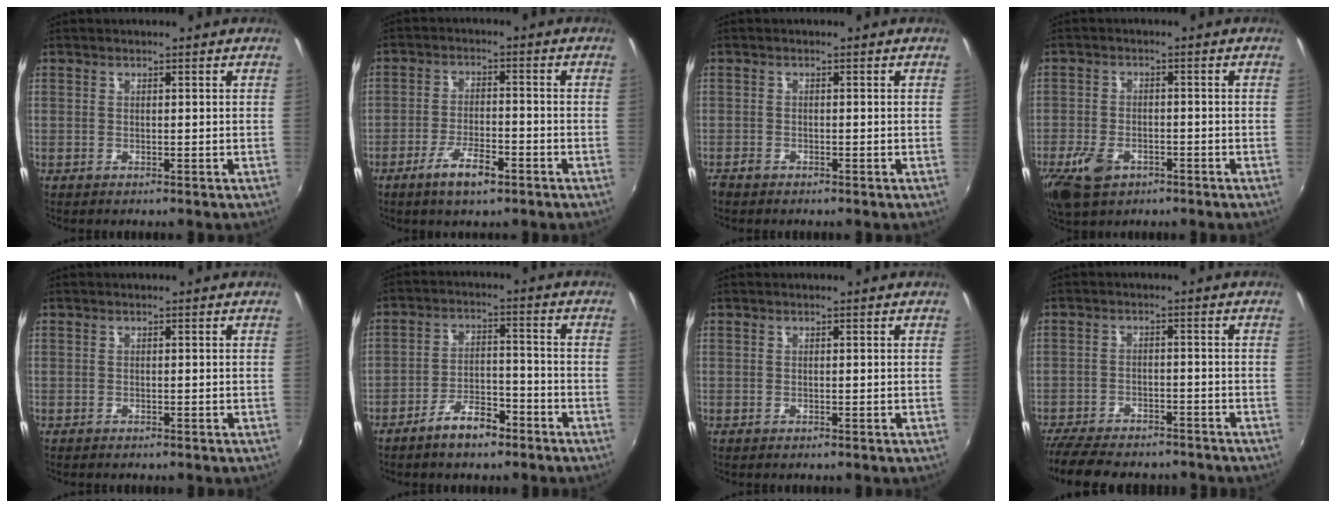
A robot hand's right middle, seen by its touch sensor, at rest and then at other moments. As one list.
[{"total": 6.7, "force": [-4.1, 2.0, 4.8], "torque": [-0.103, -0.005, -0.070]}, {"total": 1.5, "force": [-1.4, 0.6, 0.4], "torque": [-0.012, -0.005, -0.027]}, {"total": 8.0, "force": [-4.5, 4.8, 4.7], "torque": [-0.120, -0.016, -0.081]}, {"total": 0.0}, {"total": 6.9, "force": [-5.0, 2.7, 3.9], "torque": [-0.082, 0.012, -0.080]}, {"total": 0.0}, {"total": 14.2, "force": [-12.0, 4.7, 6.0], "torque": [-0.140, -0.025, -0.184]}]